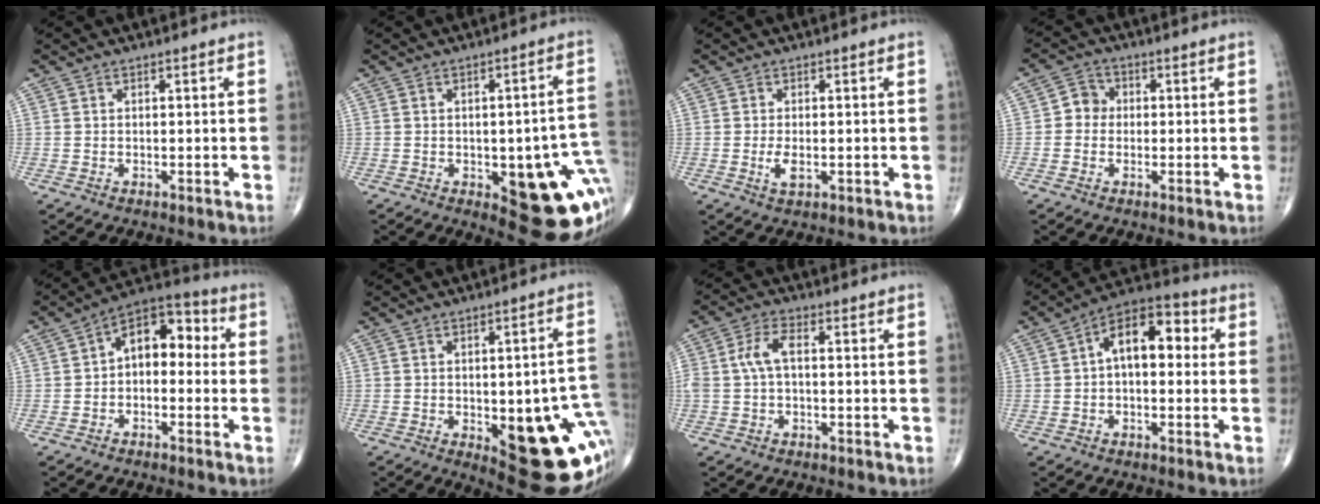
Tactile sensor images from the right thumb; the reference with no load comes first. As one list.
[{"total": 18.0, "force": [-3.8, 6.8, 16.2], "torque": [-0.149, 0.015, -0.018]}, {"total": 2.8, "force": [-0.5, 1.3, 2.4], "torque": [-0.051, -0.006, -0.010]}, {"total": 3.9, "force": [-0.2, 3.6, 1.5], "torque": [-0.002, 0.010, -0.015]}, {"total": 10.0, "force": [0.2, 6.3, 7.7], "torque": [-0.083, 0.041, -0.018]}, {"total": 20.4, "force": [-4.3, 7.3, 18.6], "torque": [-0.187, 0.009, -0.022]}, {"total": 5.0, "force": [0.2, 2.5, 4.4], "torque": [-0.104, 0.018, 0.001]}, {"total": 11.3, "force": [1.4, 6.3, 9.3], "torque": [-0.120, 0.037, 0.008]}]